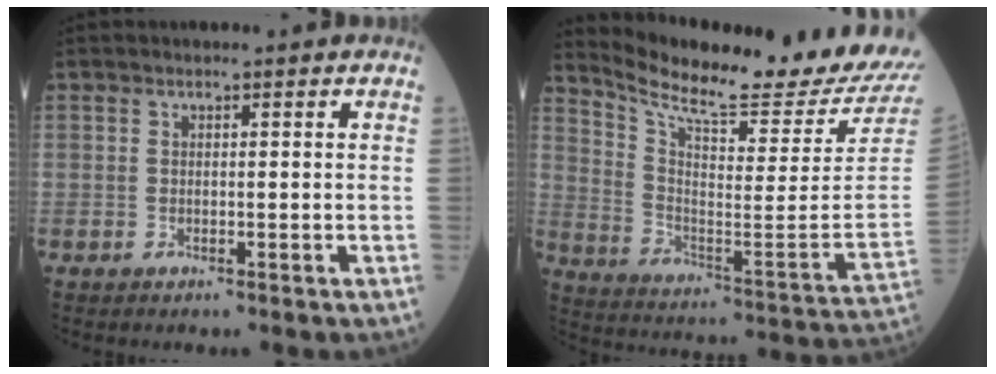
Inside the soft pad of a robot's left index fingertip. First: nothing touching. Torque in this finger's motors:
{"motor_torque": [0.01, -0.80, 0.20, 0.05]}